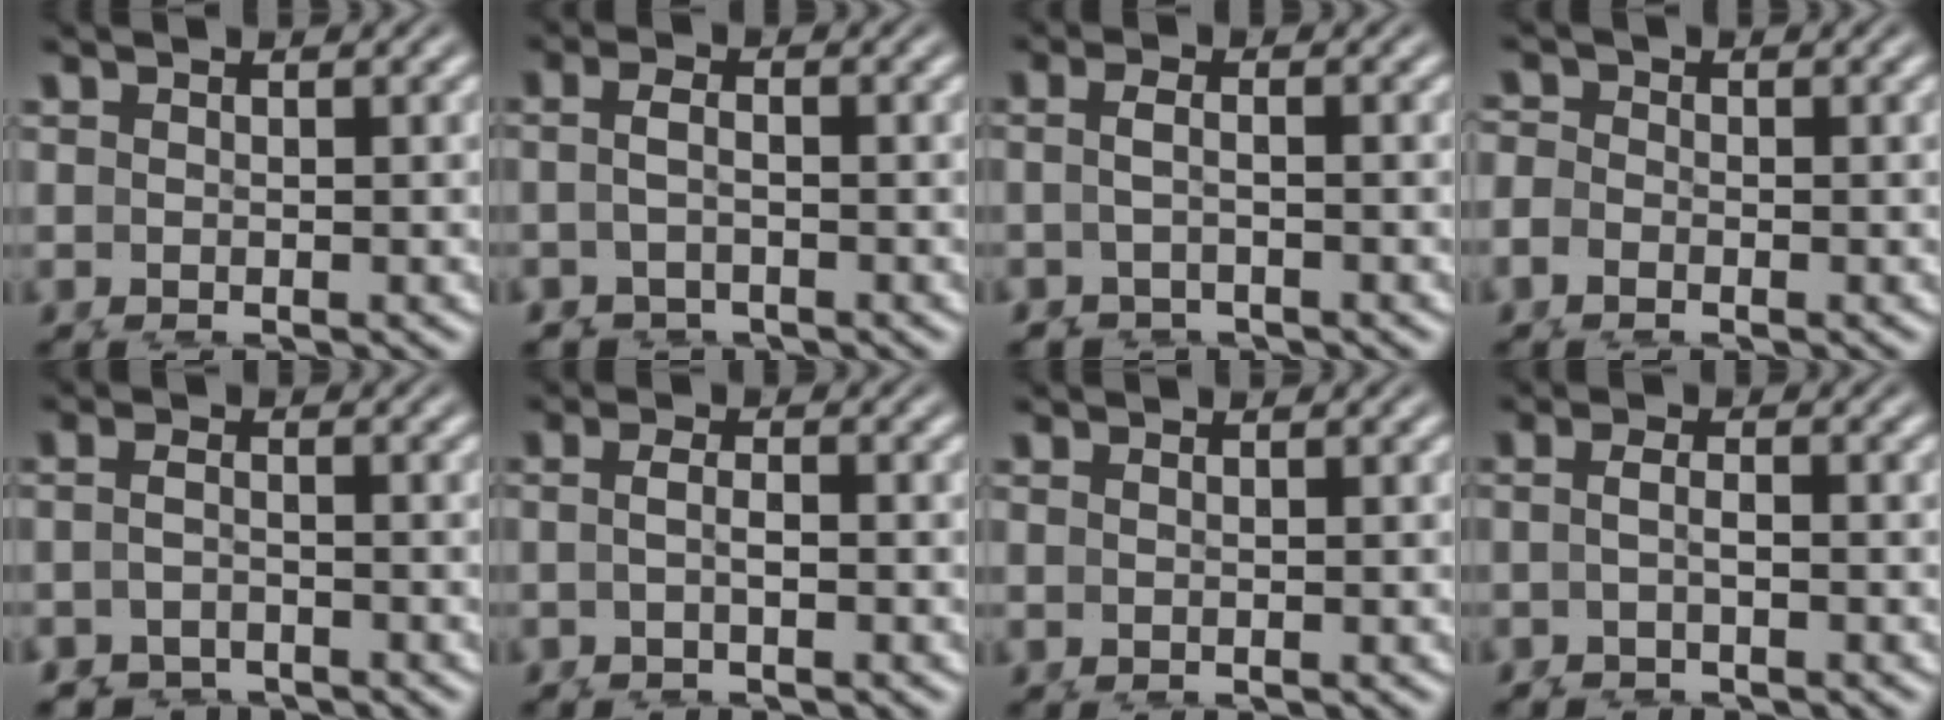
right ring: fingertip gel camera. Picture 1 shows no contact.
{"total": 2.5, "force": [-0.8, 2.0, 1.3], "torque": [-0.028, -0.002, -0.019]}
{"total": 2.0, "force": [-0.8, 1.0, 1.5], "torque": [-0.031, -0.004, -0.014]}
{"total": 1.8, "force": [-0.4, 1.7, 0.5], "torque": [-0.010, -0.008, -0.009]}
{"total": 2.4, "force": [-2.1, 1.2, 0.2], "torque": [-0.006, -0.010, -0.032]}
{"total": 2.9, "force": [-0.6, 1.3, 2.5], "torque": [-0.044, -0.010, -0.006]}
{"total": 0.5, "force": [0.1, 0.2, 0.5], "torque": [-0.017, -0.004, 0.006]}
{"total": 2.5, "force": [-0.7, 1.3, 2.1], "torque": [-0.033, -0.006, -0.011]}